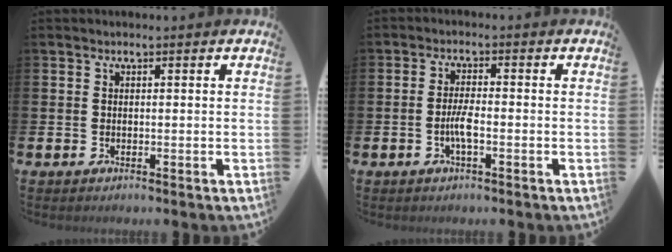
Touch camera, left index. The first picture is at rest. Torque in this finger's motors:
{"motor_torque": [0.17, 0.12, 0.06, 0.11]}